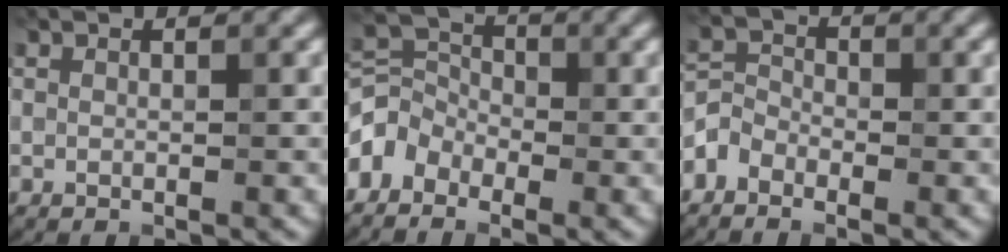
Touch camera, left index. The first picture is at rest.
{"total": 3.2, "force": [-2.2, 2.1, 0.9], "torque": [-0.019, 0.007, -0.060]}
{"total": 2.2, "force": [-1.6, 1.4, 0.6], "torque": [-0.010, 0.007, -0.042]}